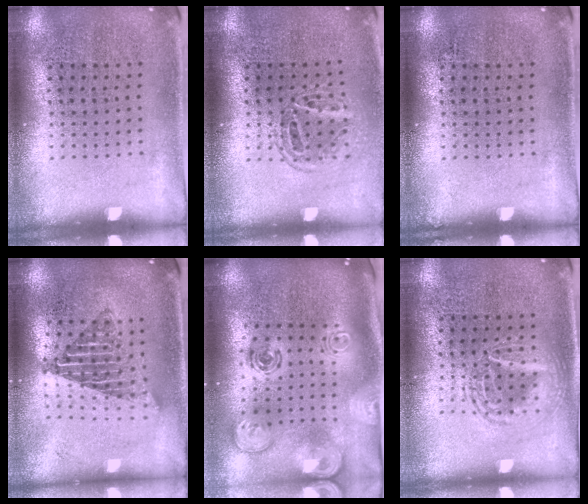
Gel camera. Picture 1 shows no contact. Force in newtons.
{"total": 1.6, "press": 1.2, "slide": 1.0}
{"total": 0.0}
{"total": 1.7, "press": 1.4, "slide": 1.0}
{"total": 2.8, "press": 2.0, "slide": 2.0}
{"total": 2.8, "press": 2.8, "slide": 0.3}